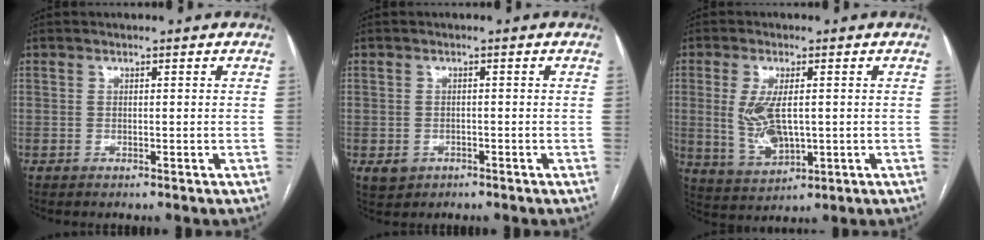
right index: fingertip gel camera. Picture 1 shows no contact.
{"total": 2.8, "force": [-1.3, 2.3, 0.7], "torque": [-0.007, 0.003, -0.013]}
{"total": 7.9, "force": [0.2, 3.3, 7.1], "torque": [-0.155, -0.006, 0.013]}